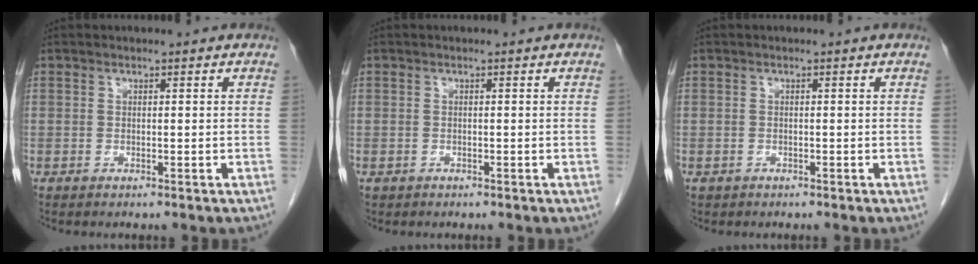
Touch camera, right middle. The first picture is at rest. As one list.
[{"total": 0.5, "force": [-0.2, 0.4, 0.0], "torque": [-0.007, 0.004, -0.003]}, {"total": 0.7, "force": [-0.4, 0.6, 0.0], "torque": [-0.008, 0.004, -0.004]}]